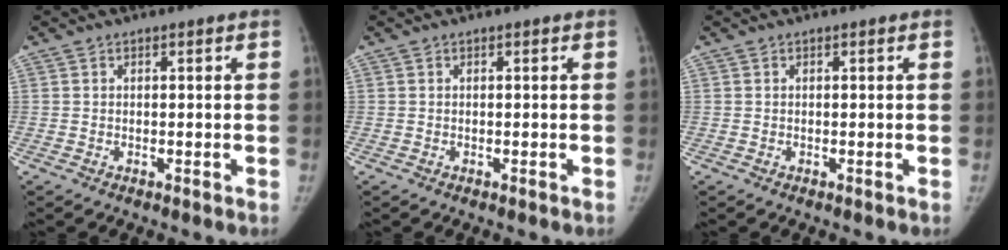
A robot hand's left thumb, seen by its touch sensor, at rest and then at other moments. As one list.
[{"total": 0.0}, {"total": 0.0}]